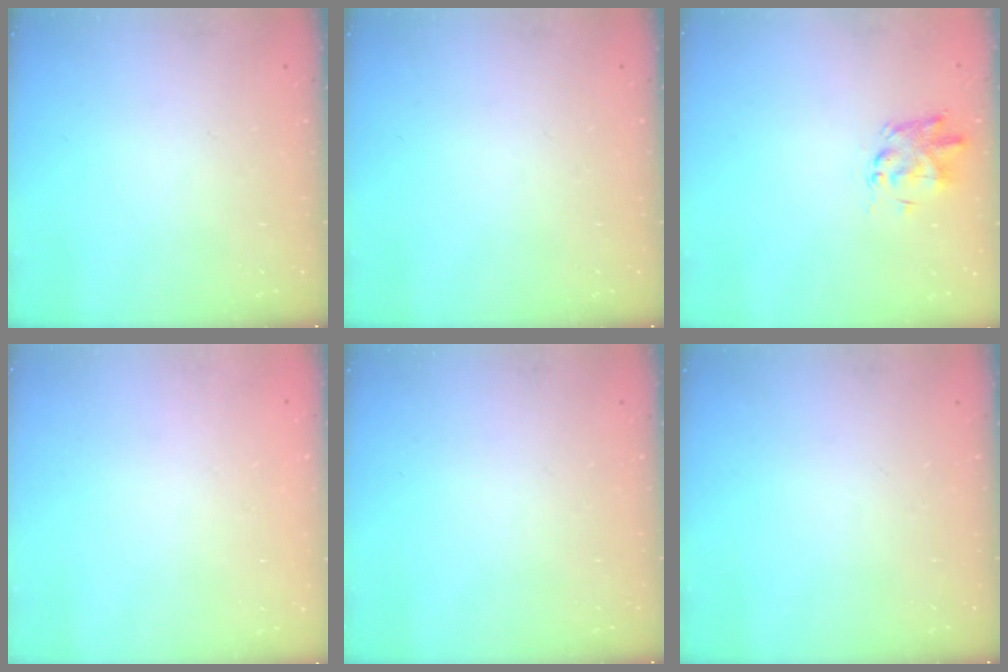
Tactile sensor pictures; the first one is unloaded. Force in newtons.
{"total": 0.0}
{"total": 2.4, "press": 2.4, "slide": 0.1}
{"total": 1.6, "press": 1.6, "slide": 0.2}
{"total": 0.0}
{"total": 0.0}